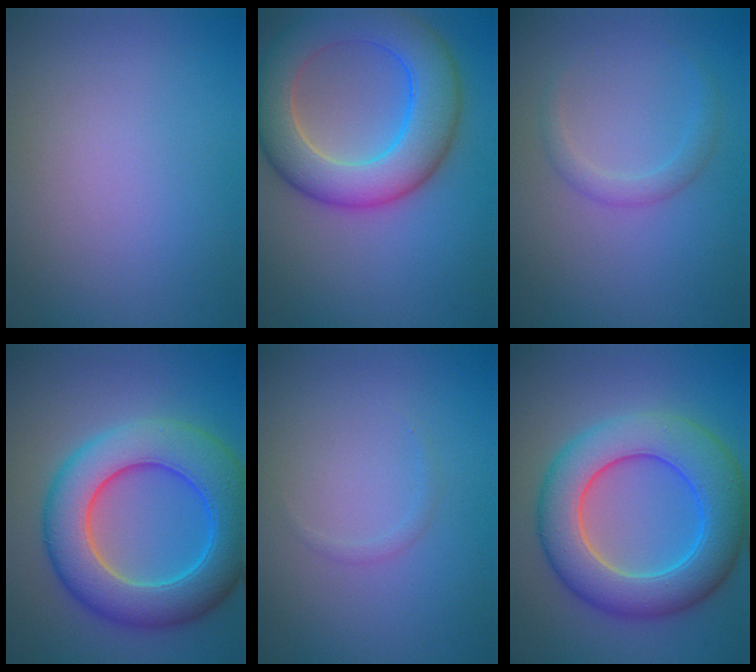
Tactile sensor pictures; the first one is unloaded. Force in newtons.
{"total": 8.7, "press": 8.7, "slide": 0.3}
{"total": 1.5, "press": 1.5, "slide": 0.0}
{"total": 9.4, "press": 9.4, "slide": 0.3}
{"total": 0.5, "press": 0.5, "slide": 0.1}
{"total": 9.0, "press": 9.0, "slide": 0.2}